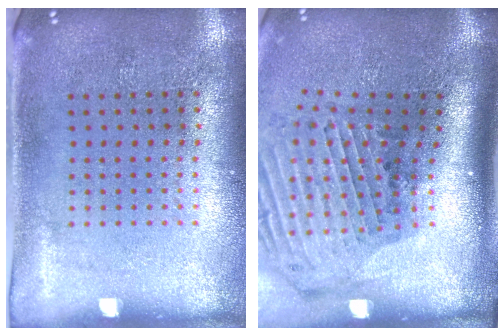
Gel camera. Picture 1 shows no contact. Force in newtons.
{"total": 3.0, "press": 2.1, "slide": 2.0}